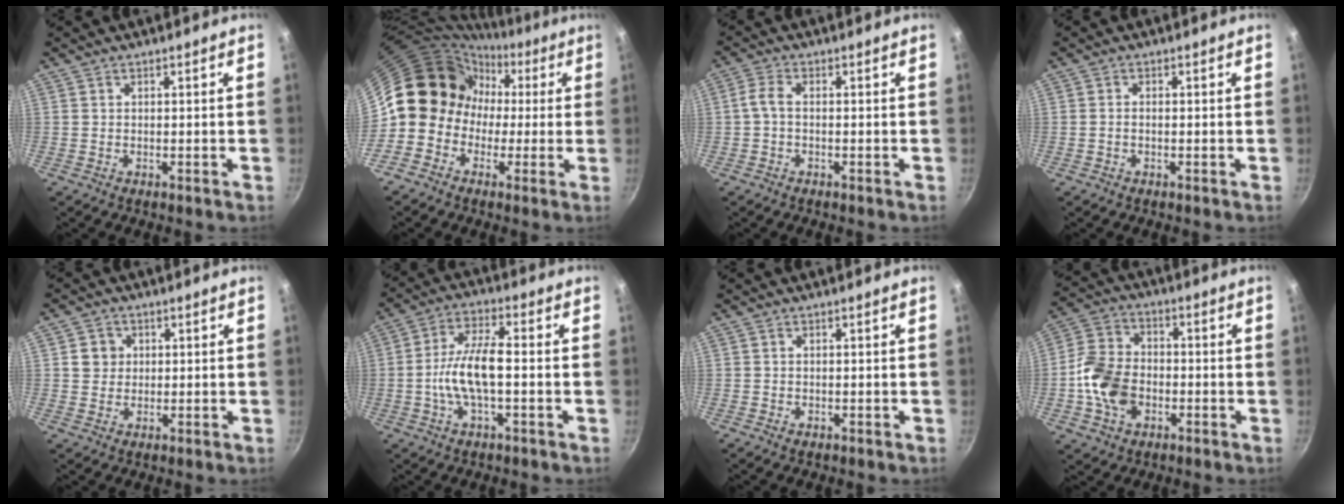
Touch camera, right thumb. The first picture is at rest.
{"total": 12.3, "force": [-0.5, 11.4, 4.8], "torque": [-0.028, 0.040, -0.030]}
{"total": 2.7, "force": [-0.5, 1.3, 2.3], "torque": [-0.060, 0.011, -0.017]}
{"total": 0.9, "force": [-0.3, 0.5, 0.7], "torque": [-0.017, 0.005, -0.007]}
{"total": 3.8, "force": [0.8, 3.6, 1.0], "torque": [0.007, 0.006, 0.009]}
{"total": 9.9, "force": [-1.5, 3.6, 9.1], "torque": [-0.173, 0.027, -0.037]}
{"total": 0.6, "force": [-0.2, 0.4, 0.3], "torque": [-0.004, 0.000, -0.004]}
{"total": 11.7, "force": [-2.8, 8.6, 7.5], "torque": [-0.128, 0.023, -0.062]}